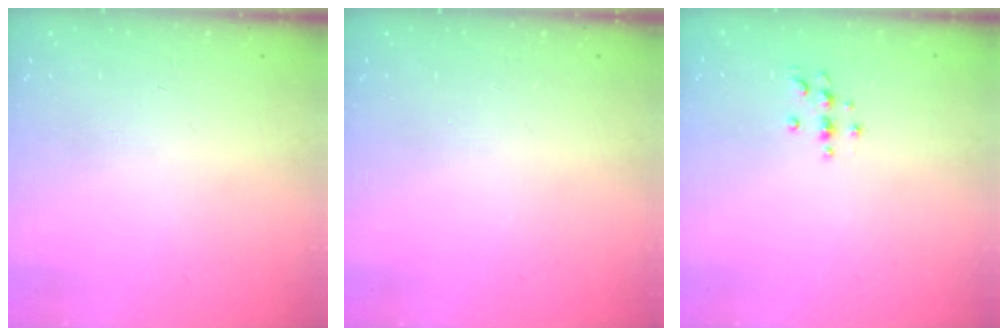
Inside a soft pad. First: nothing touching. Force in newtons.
{"total": 0.0}
{"total": 3.7, "press": 3.6, "slide": 0.5}